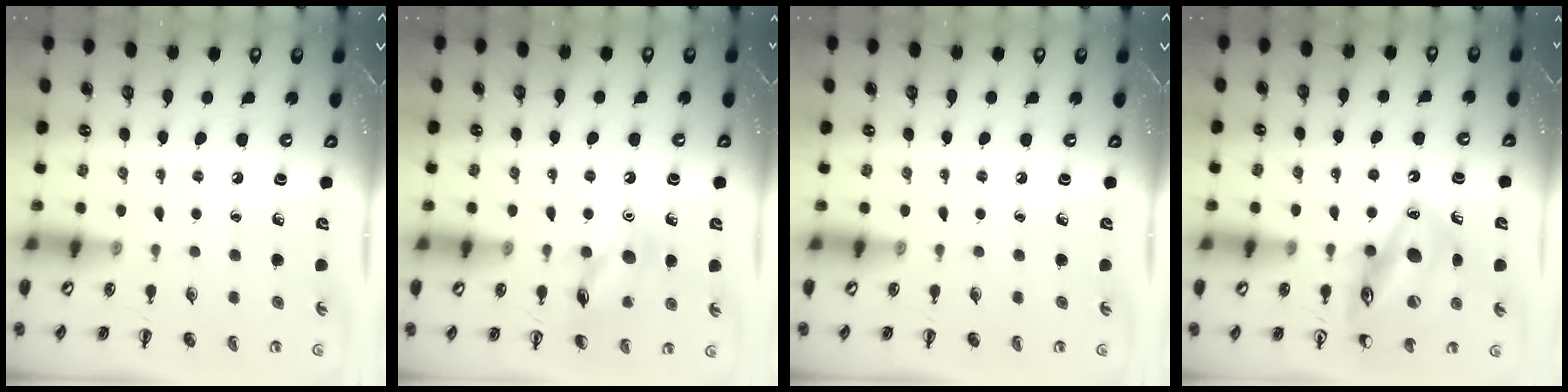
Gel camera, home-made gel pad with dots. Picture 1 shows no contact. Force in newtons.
{"total": 11.3, "press": 11.2, "slide": 1.0}
{"total": 0.0}
{"total": 16.5, "press": 16.2, "slide": 3.0}